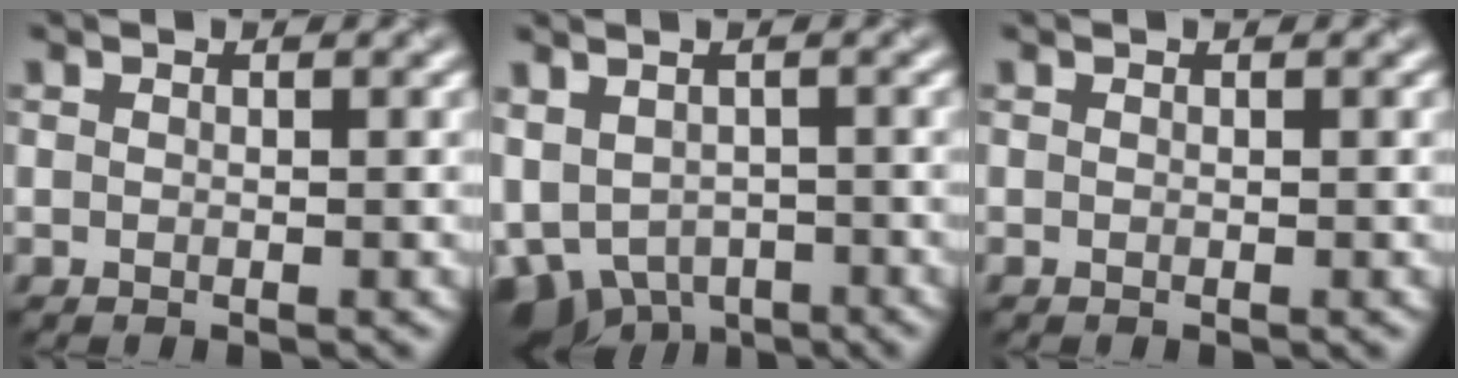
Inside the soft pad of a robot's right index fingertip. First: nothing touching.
{"total": 5.9, "force": [-2.2, 4.1, 3.6], "torque": [-0.079, -0.022, -0.033]}
{"total": 0.0}